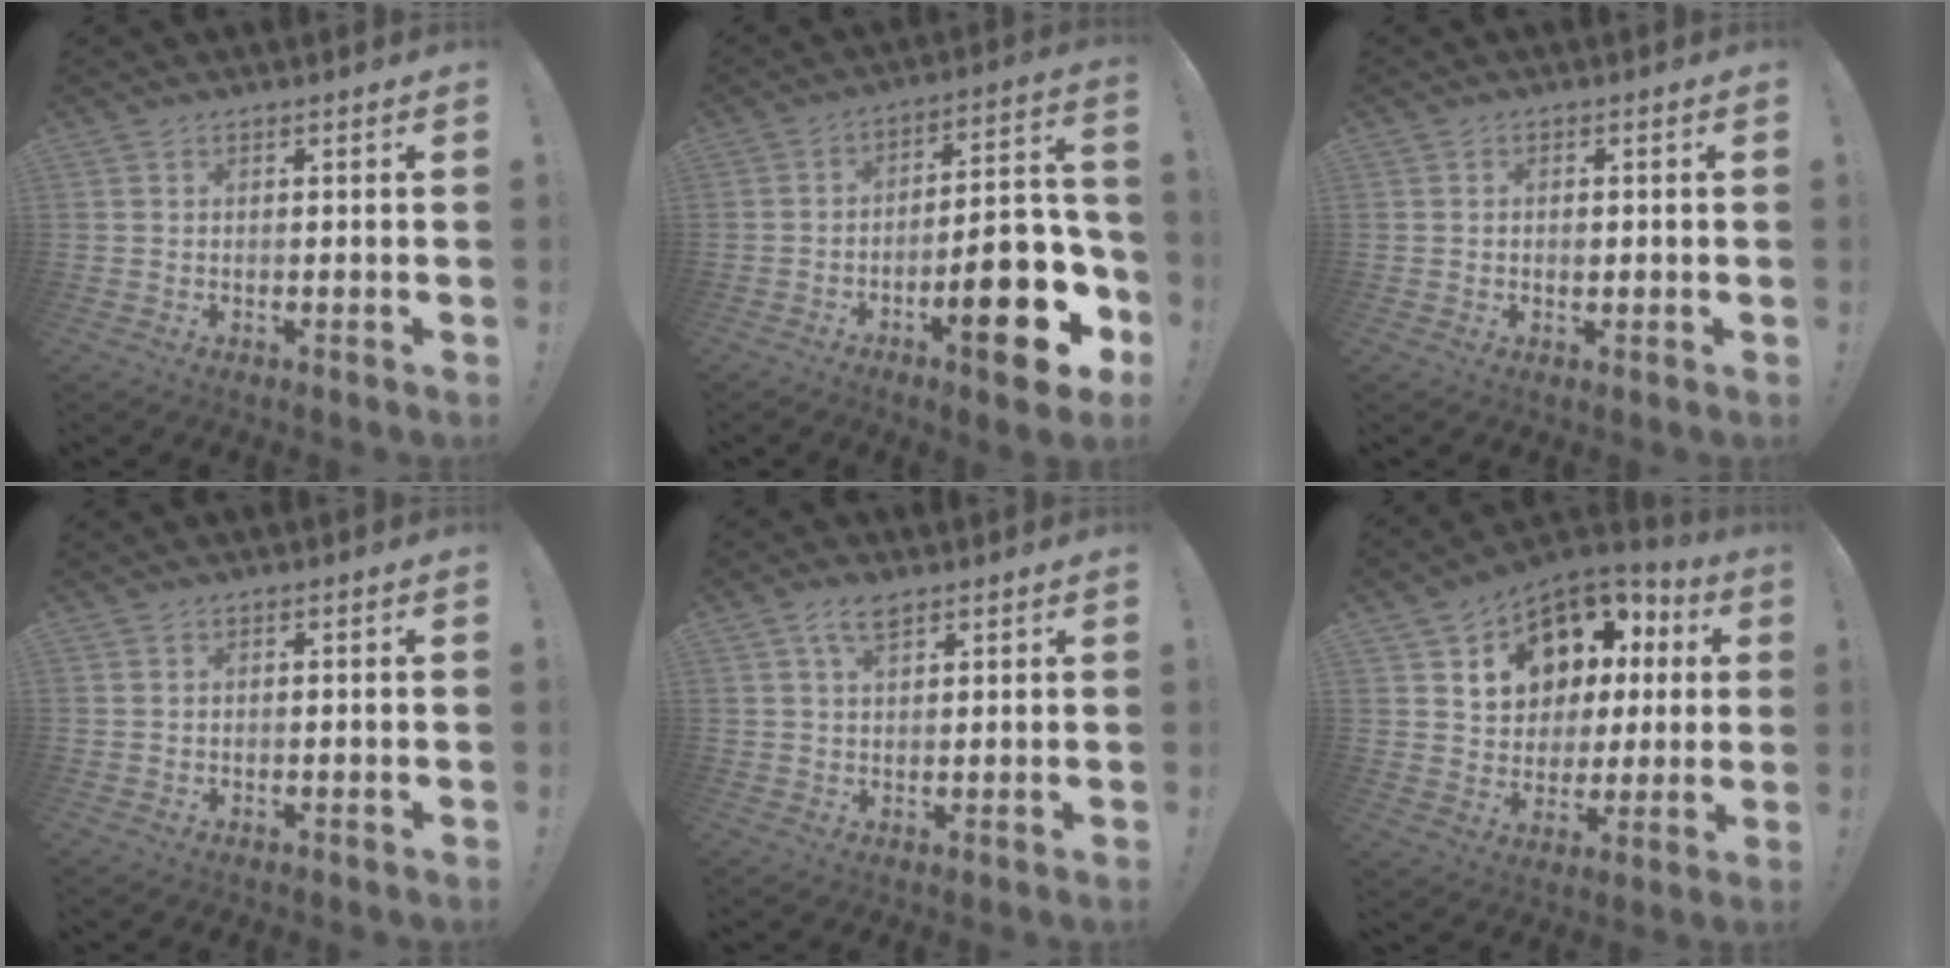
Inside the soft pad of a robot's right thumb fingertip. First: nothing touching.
{"total": 18.7, "force": [-8.2, 5.7, 15.8], "torque": [-0.195, 0.046, -0.124]}
{"total": 1.3, "force": [-0.3, 0.9, 0.9], "torque": [-0.002, -0.003, -0.007]}
{"total": 0.0}
{"total": 4.9, "force": [2.8, 2.5, 3.2], "torque": [-0.057, -0.005, 0.050]}
{"total": 13.4, "force": [6.3, 10.7, 5.1], "torque": [-0.070, -0.045, 0.137]}